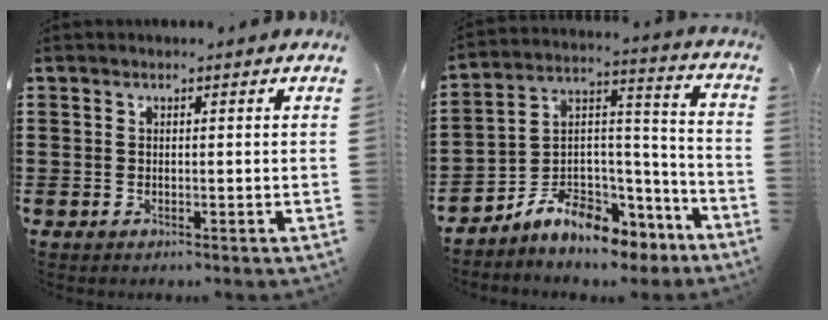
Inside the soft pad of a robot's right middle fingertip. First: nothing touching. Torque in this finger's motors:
{"motor_torque": [2.14, 0.00, 0.70, 0.20]}